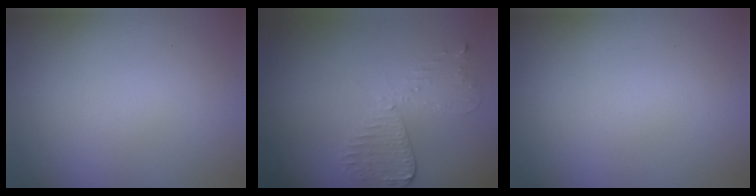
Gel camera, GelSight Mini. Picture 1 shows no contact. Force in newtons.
{"total": 2.7, "press": 2.4, "slide": 1.2}
{"total": 0.0}